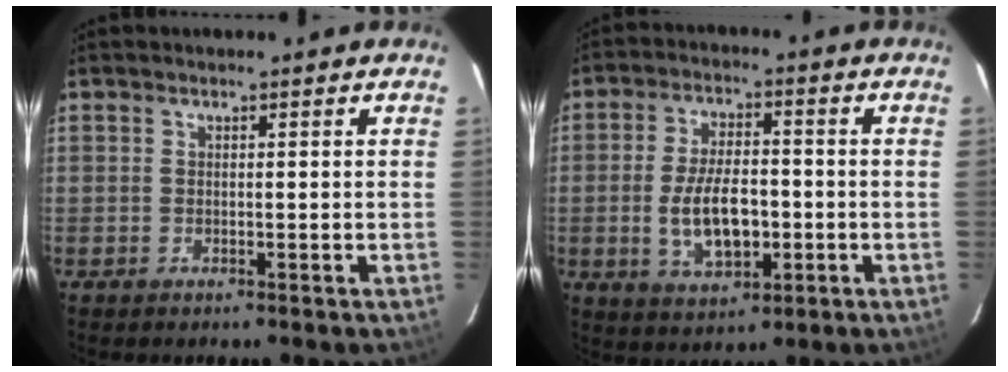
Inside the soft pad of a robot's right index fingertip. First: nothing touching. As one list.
[{"total": 10.4, "force": [-2.1, 5.1, 8.9], "torque": [-0.174, -0.005, -0.027]}]